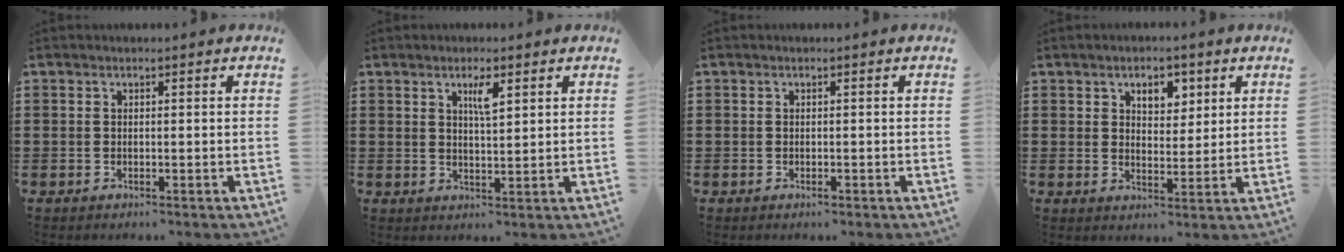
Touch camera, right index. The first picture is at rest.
{"total": 3.3, "force": [1.7, 0.7, 2.7], "torque": [-0.043, -0.001, 0.024]}
{"total": 0.5, "force": [-0.4, 0.4, 0.2], "torque": [-0.006, -0.002, -0.007]}
{"total": 4.2, "force": [2.4, 2.6, 2.3], "torque": [-0.040, 0.006, 0.038]}